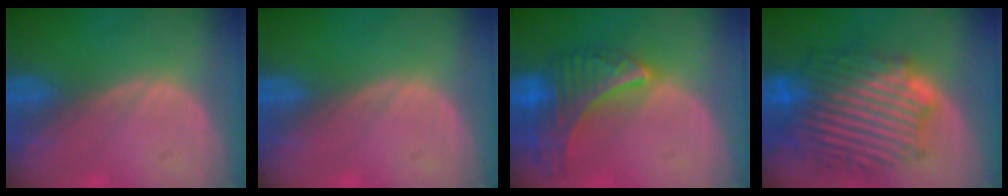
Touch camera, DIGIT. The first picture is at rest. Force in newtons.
{"total": 0.0}
{"total": 9.0, "press": 7.9, "slide": 4.3}
{"total": 13.2, "press": 13.2, "slide": 1.0}